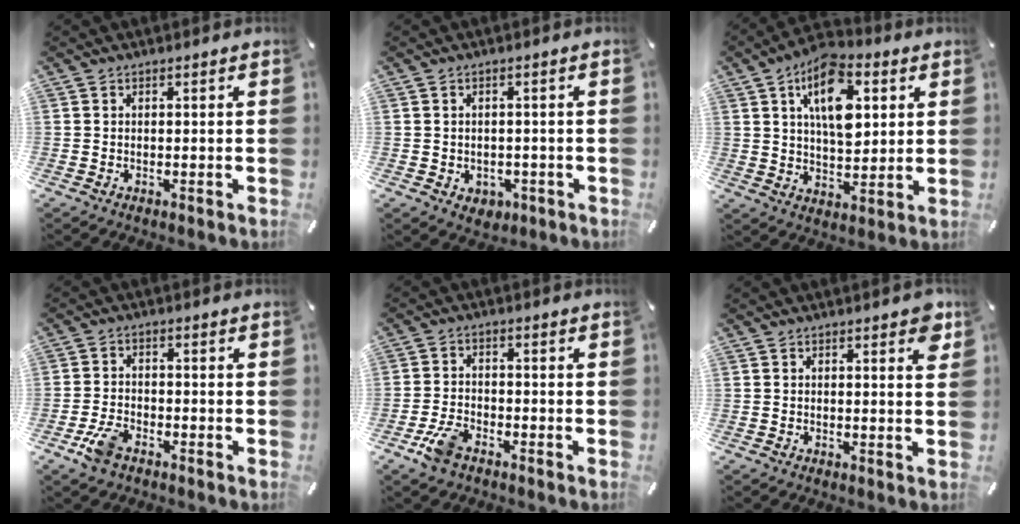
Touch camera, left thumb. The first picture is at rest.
{"total": 3.0, "force": [-0.7, 2.8, 1.1], "torque": [-0.004, -0.002, -0.015]}
{"total": 14.7, "force": [5.4, 8.4, 10.8], "torque": [-0.174, -0.008, 0.093]}
{"total": 5.5, "force": [-3.3, 2.9, 3.2], "torque": [-0.083, 0.009, -0.067]}
{"total": 5.8, "force": [-3.6, 3.0, 3.4], "torque": [-0.083, 0.012, -0.072]}
{"total": 3.5, "force": [2.0, 1.2, 2.7], "torque": [-0.026, -0.011, 0.027]}